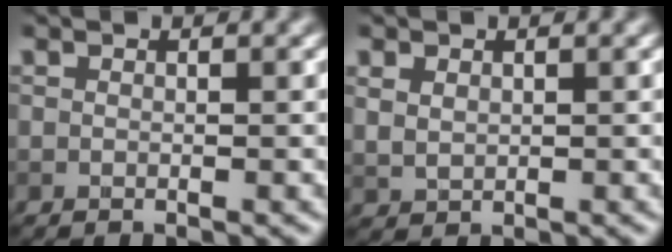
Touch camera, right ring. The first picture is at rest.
{"total": 1.6, "force": [0.6, 1.2, 0.9], "torque": [-0.020, -0.001, 0.017]}